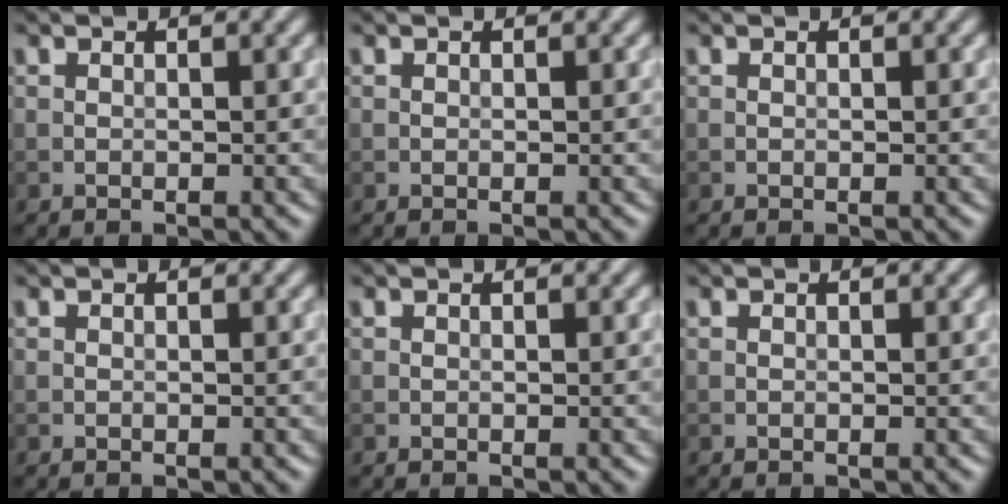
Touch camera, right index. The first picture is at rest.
{"total": 0.0}
{"total": 0.0}
{"total": 0.0}
{"total": 0.0}
{"total": 0.0}